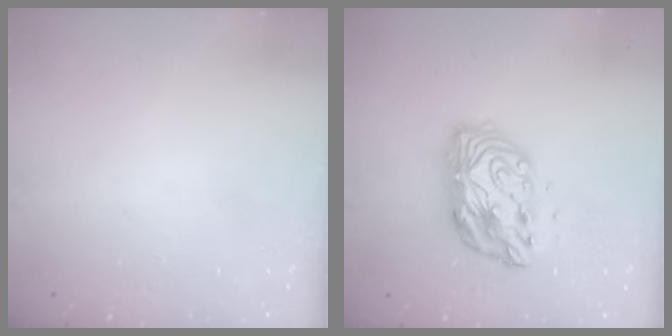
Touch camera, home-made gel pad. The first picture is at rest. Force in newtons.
{"total": 11.1, "press": 11.1, "slide": 0.8}